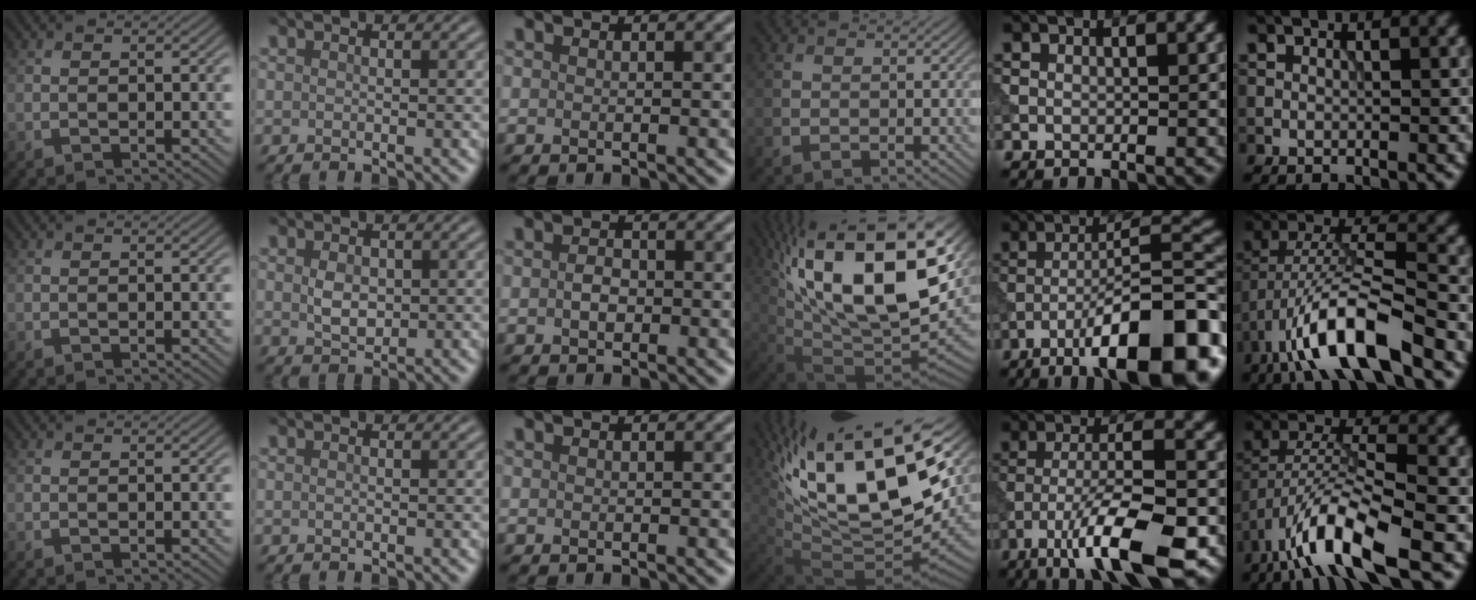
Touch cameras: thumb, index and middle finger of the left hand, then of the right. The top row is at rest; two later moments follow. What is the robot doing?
{"motion": "dispense", "object": "syringe"}